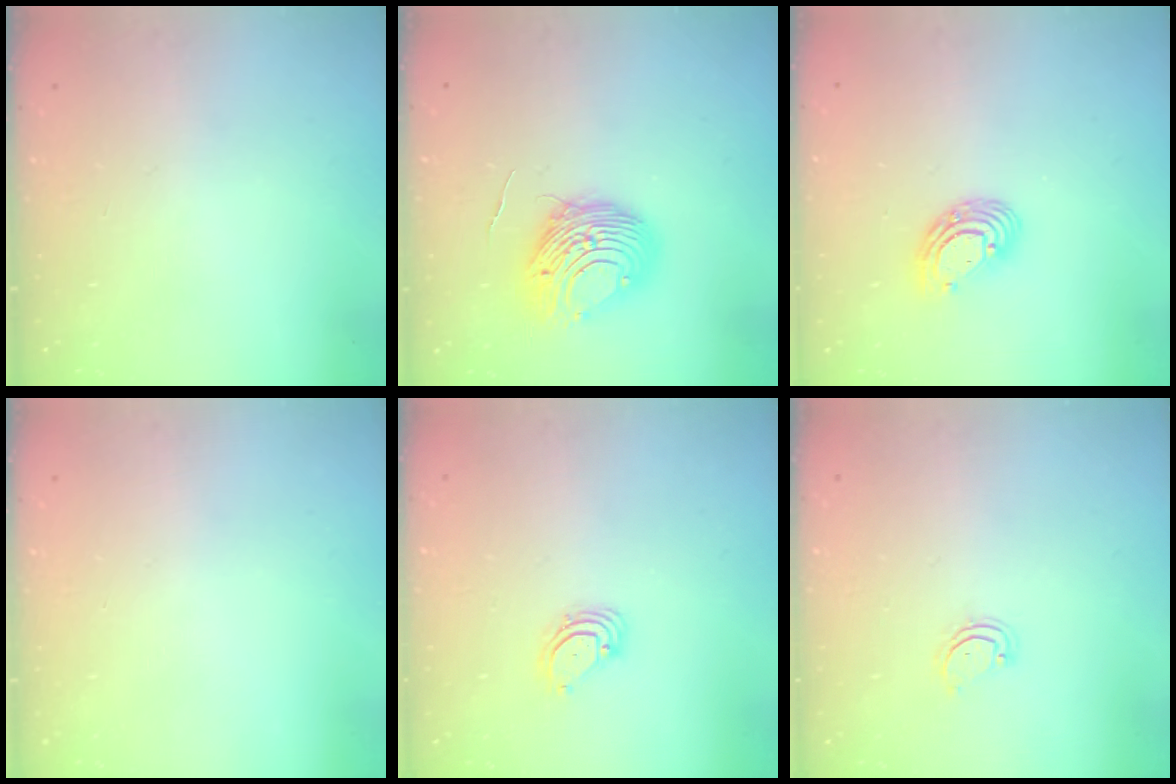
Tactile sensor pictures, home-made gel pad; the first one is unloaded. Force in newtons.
{"total": 9.7, "press": 9.7, "slide": 0.8}
{"total": 9.2, "press": 9.1, "slide": 1.6}
{"total": 0.0}
{"total": 3.4, "press": 3.4, "slide": 0.3}
{"total": 2.9, "press": 2.9, "slide": 0.3}